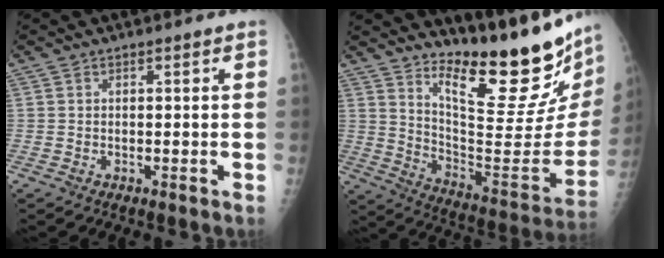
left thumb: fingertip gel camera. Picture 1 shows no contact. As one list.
[{"total": 23.8, "force": [18.6, 4.4, 14.2], "torque": [-0.183, -0.165, 0.278]}]